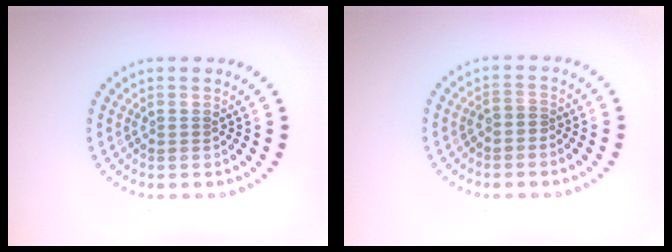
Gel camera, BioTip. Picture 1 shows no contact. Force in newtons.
{"total": 0.7, "press": 0.5, "slide": 0.6}